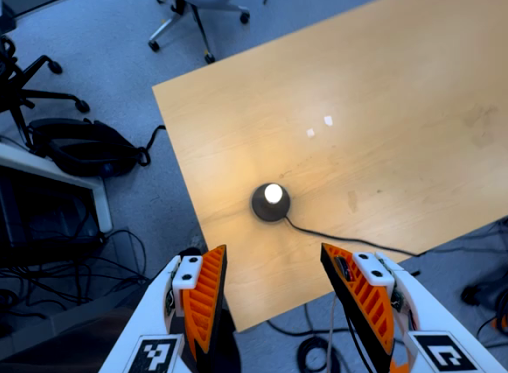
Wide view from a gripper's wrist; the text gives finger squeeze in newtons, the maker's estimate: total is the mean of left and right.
{"total": 0.0}